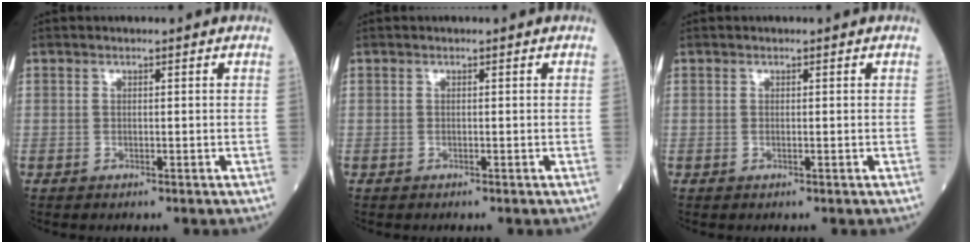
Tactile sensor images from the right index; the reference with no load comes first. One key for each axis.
{"total": 0.0}
{"total": 0.0}